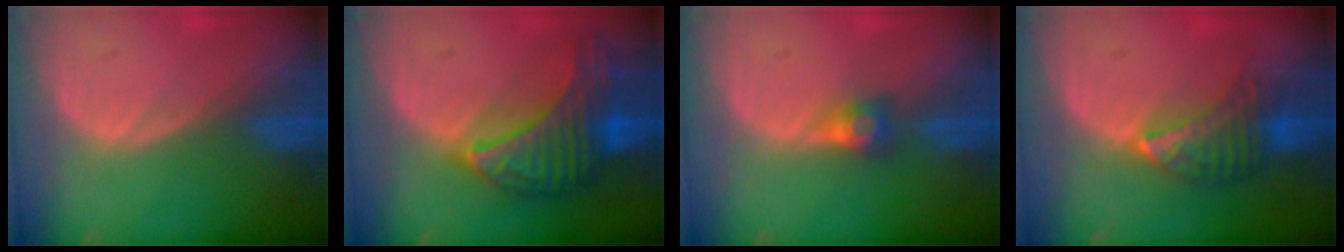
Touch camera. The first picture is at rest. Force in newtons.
{"total": 9.9, "press": 9.9, "slide": 0.6}
{"total": 2.7, "press": 2.5, "slide": 1.0}
{"total": 6.8, "press": 6.1, "slide": 2.9}